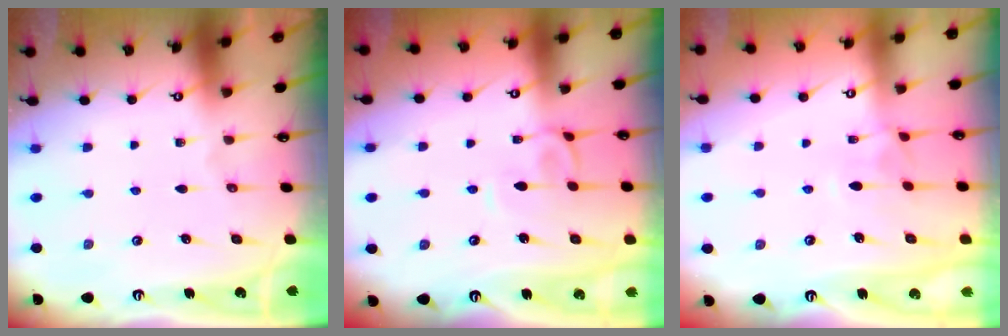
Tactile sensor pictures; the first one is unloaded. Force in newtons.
{"total": 2.7, "press": 2.7, "slide": 0.2}
{"total": 1.9, "press": 1.8, "slide": 0.7}